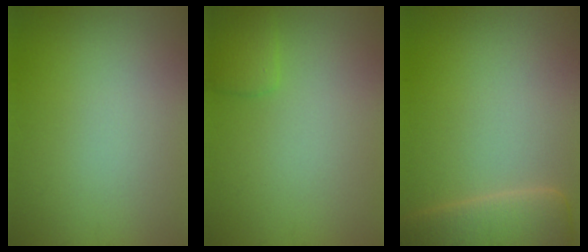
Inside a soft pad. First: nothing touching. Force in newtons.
{"total": 1.7, "press": 1.7, "slide": 0.1}
{"total": 5.0, "press": 4.9, "slide": 0.7}